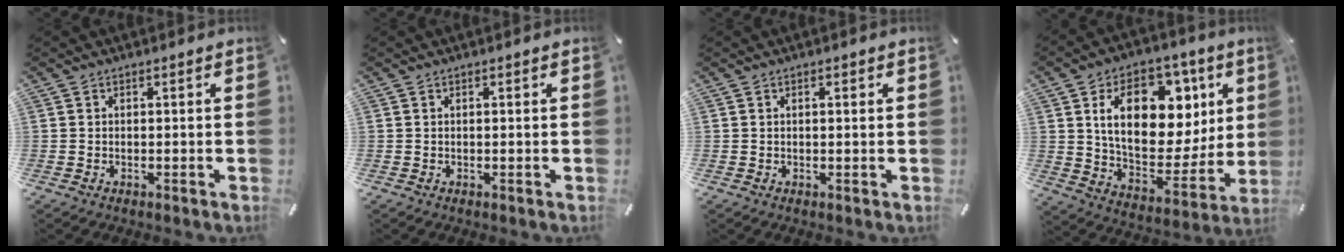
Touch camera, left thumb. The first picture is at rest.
{"total": 0.0}
{"total": 0.9, "force": [0.3, 0.3, 0.8], "torque": [-0.016, 0.003, 0.005]}
{"total": 21.2, "force": [8.0, 13.5, 14.2], "torque": [-0.207, -0.032, 0.141]}